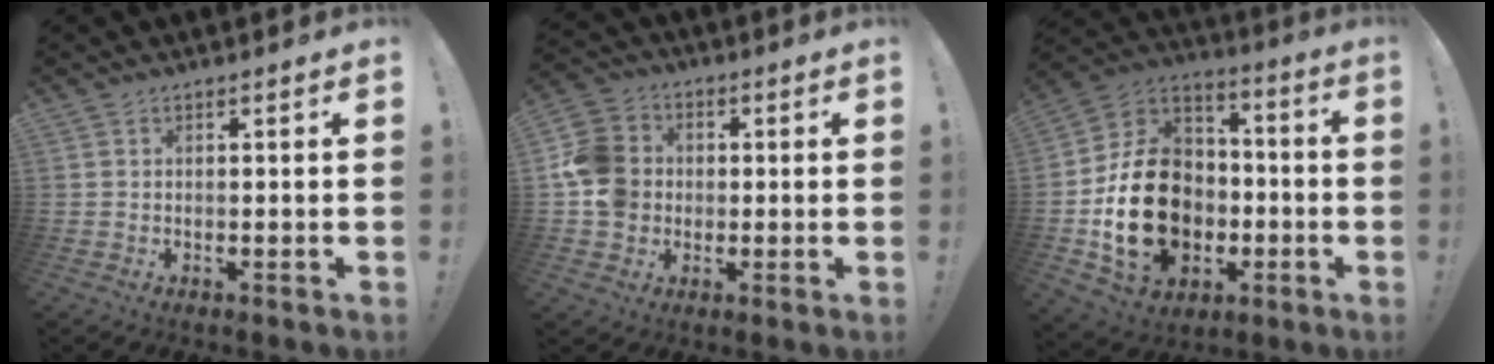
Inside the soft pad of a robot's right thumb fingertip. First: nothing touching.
{"total": 12.5, "force": [-0.7, 11.2, 5.5], "torque": [-0.087, 0.019, -0.007]}
{"total": 22.7, "force": [-5.2, 17.6, 13.4], "torque": [-0.234, 0.036, -0.064]}